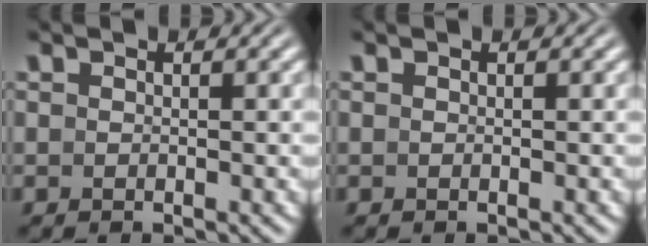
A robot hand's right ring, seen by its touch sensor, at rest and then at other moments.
{"total": 0.0}